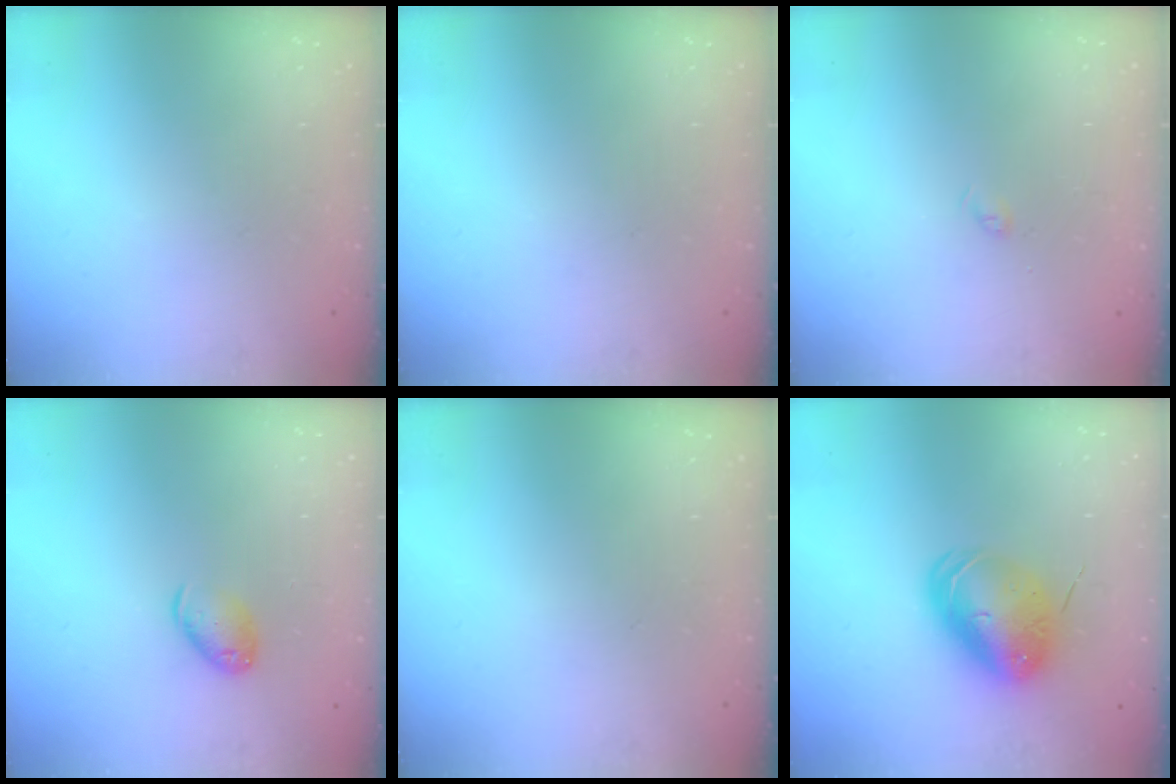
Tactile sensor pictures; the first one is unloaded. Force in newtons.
{"total": 0.0}
{"total": 2.4, "press": 2.3, "slide": 0.3}
{"total": 8.4, "press": 8.3, "slide": 1.1}
{"total": 0.0}
{"total": 10.8, "press": 10.6, "slide": 2.3}